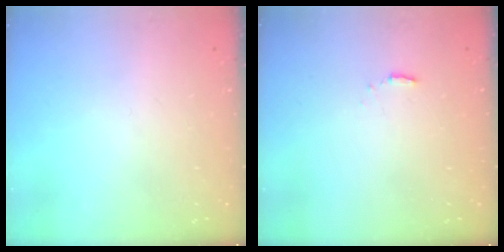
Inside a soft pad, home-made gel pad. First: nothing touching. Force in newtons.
{"total": 1.3, "press": 1.3, "slide": 0.3}